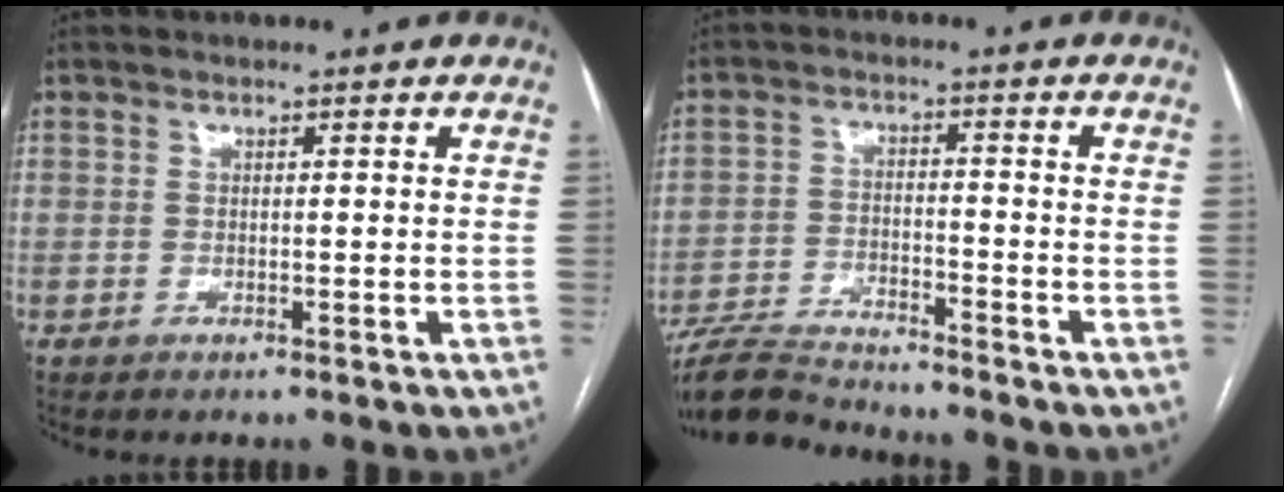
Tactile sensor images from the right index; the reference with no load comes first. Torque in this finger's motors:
{"motor_torque": [-0.47, -1.22, -0.03, -0.01]}